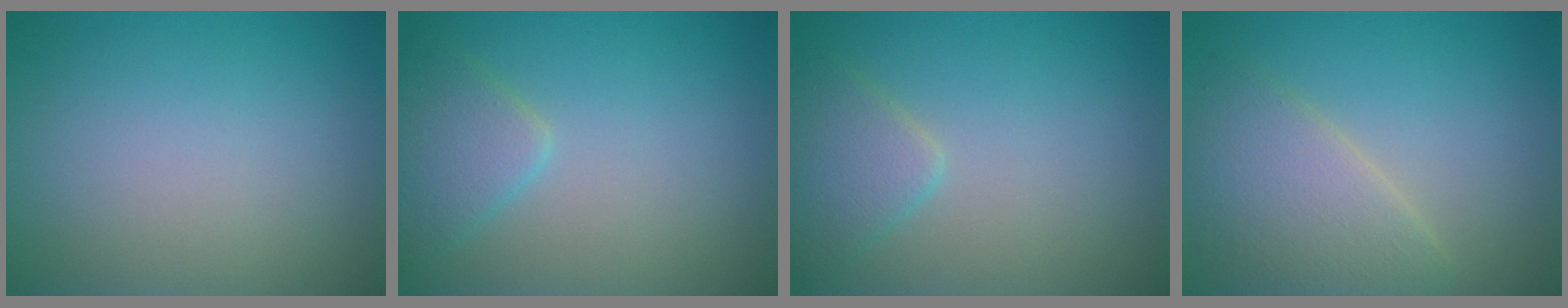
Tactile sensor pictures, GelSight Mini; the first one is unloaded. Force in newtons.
{"total": 2.9, "press": 2.9, "slide": 0.0}
{"total": 2.7, "press": 2.7, "slide": 0.2}
{"total": 4.7, "press": 4.7, "slide": 0.4}